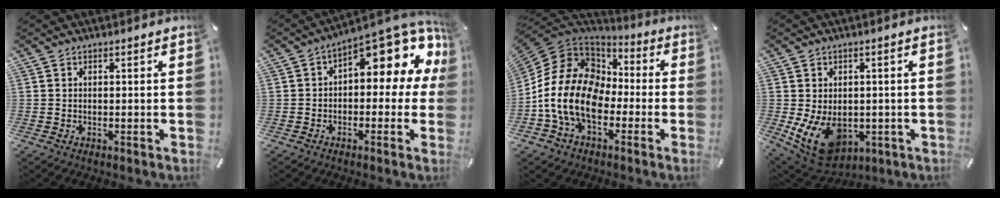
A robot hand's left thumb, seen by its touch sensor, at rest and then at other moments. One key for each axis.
{"total": 12.7, "fx": 6.9, "fy": 5.6, "fz": 9.1, "tx": -0.122, "ty": -0.061, "tz": 0.117}
{"total": 17.1, "fx": -4.9, "fy": 12.6, "fz": 10.3, "tx": -0.234, "ty": 0.020, "tz": -0.089}
{"total": 11.4, "fx": -3.0, "fy": 8.2, "fz": 7.4, "tx": -0.137, "ty": 0.001, "tz": -0.048}